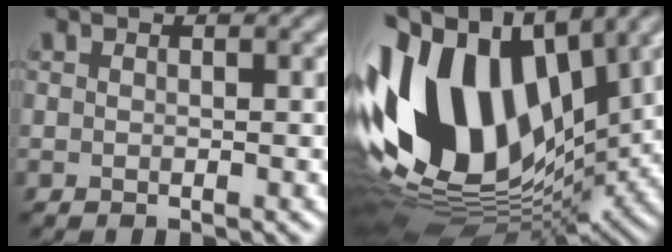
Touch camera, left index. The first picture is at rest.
{"total": 17.4, "force": [2.9, 11.0, 13.1], "torque": [-0.293, 0.030, 0.045]}